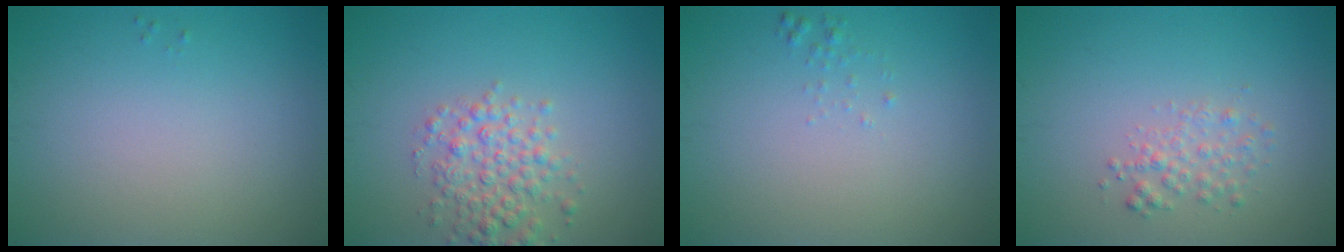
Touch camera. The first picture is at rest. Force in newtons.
{"total": 3.5, "press": 3.5, "slide": 0.1}
{"total": 0.5, "press": 0.5, "slide": 0.0}
{"total": 1.7, "press": 1.7, "slide": 0.1}